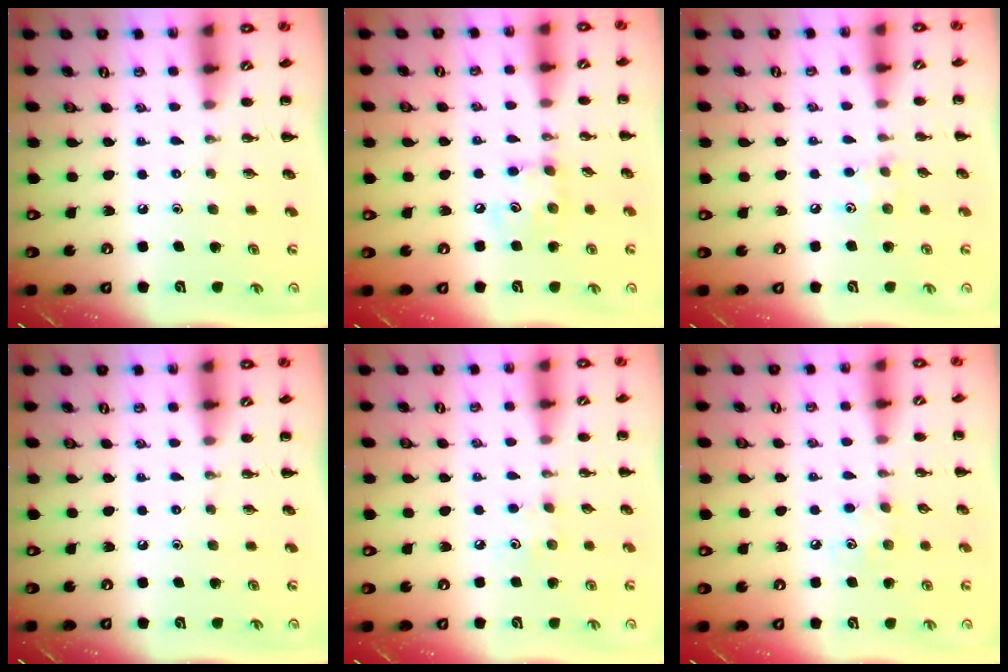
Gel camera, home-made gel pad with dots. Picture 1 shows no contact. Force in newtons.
{"total": 6.4, "press": 6.4, "slide": 0.5}
{"total": 6.4, "press": 6.2, "slide": 1.6}
{"total": 0.0}
{"total": 3.7, "press": 3.6, "slide": 0.9}
{"total": 5.6, "press": 5.5, "slide": 1.1}